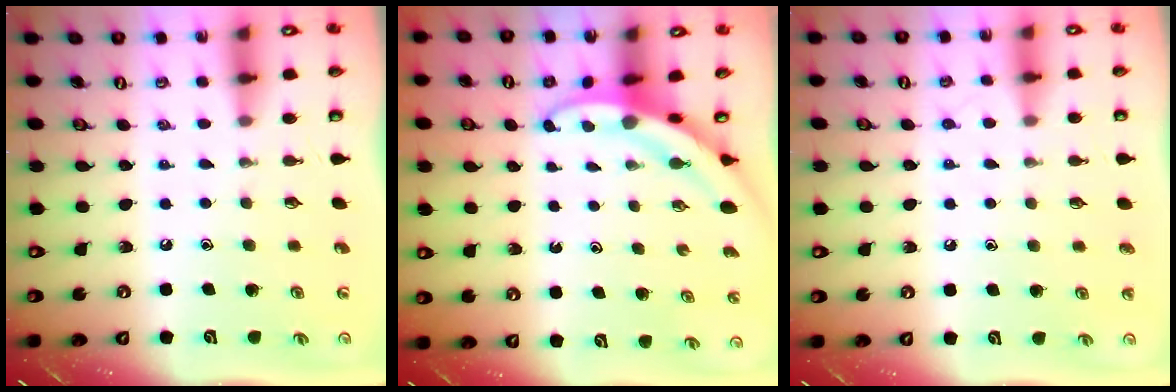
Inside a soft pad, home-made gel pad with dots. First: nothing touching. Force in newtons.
{"total": 3.2, "press": 3.2, "slide": 0.3}
{"total": 5.8, "press": 5.8, "slide": 0.6}